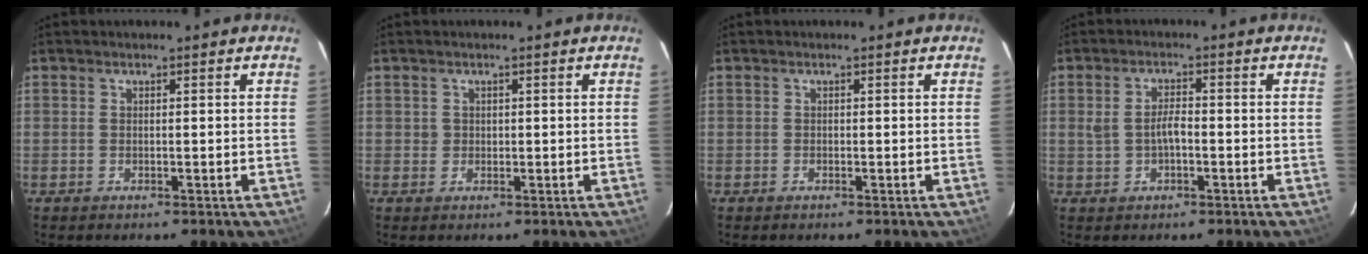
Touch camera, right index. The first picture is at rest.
{"total": 1.1, "force": [0.2, 1.1, 0.0], "torque": [0.005, 0.003, 0.003]}
{"total": 0.0}
{"total": 3.4, "force": [-0.6, 1.5, 3.0], "torque": [-0.062, 0.006, -0.005]}